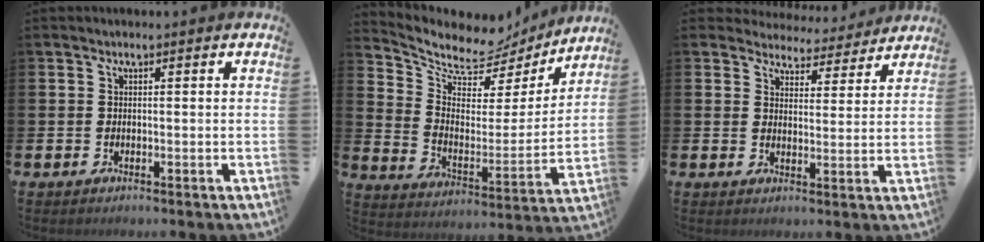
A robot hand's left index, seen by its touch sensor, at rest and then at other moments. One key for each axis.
{"total": 7.8, "fx": 6.9, "fy": 3.2, "fz": 1.6, "tx": -0.072, "ty": -0.056, "tz": 0.119}
{"total": 4.5, "fx": 4.3, "fy": 1.2, "fz": -0.1, "tx": -0.001, "ty": -0.046, "tz": 0.072}